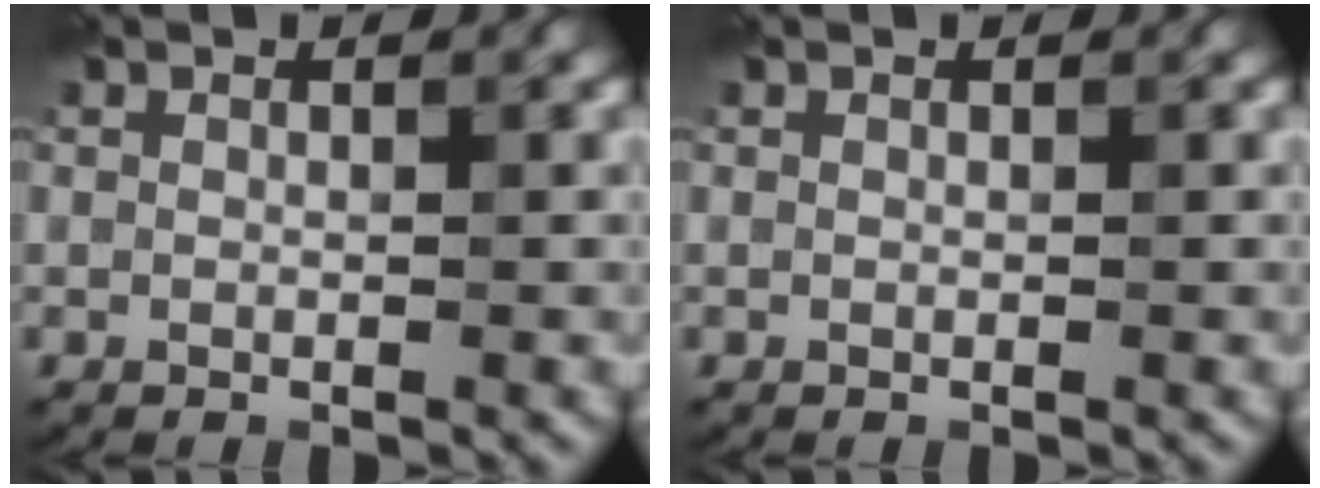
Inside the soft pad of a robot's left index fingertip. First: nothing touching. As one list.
[{"total": 0.0}]